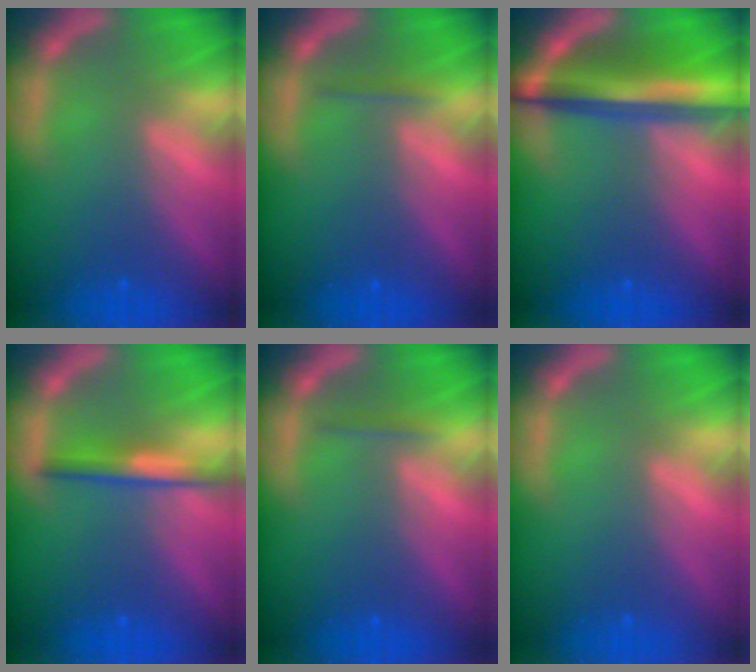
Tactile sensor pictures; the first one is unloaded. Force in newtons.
{"total": 0.9}
{"total": 8.1}
{"total": 3.0}
{"total": 0.9}
{"total": 0.0}